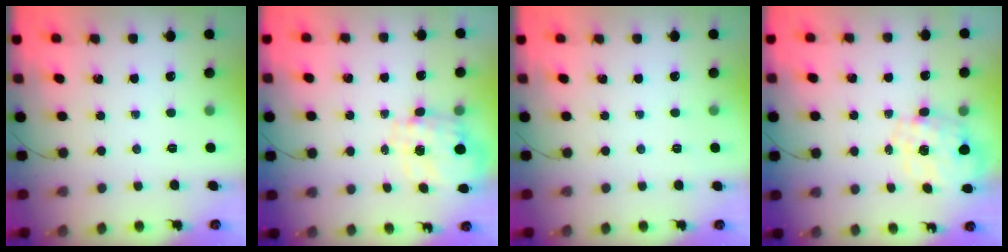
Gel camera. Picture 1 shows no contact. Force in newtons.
{"total": 2.9, "press": 2.7, "slide": 1.2}
{"total": 2.4, "press": 2.1, "slide": 1.2}
{"total": 2.0, "press": 1.8, "slide": 1.0}